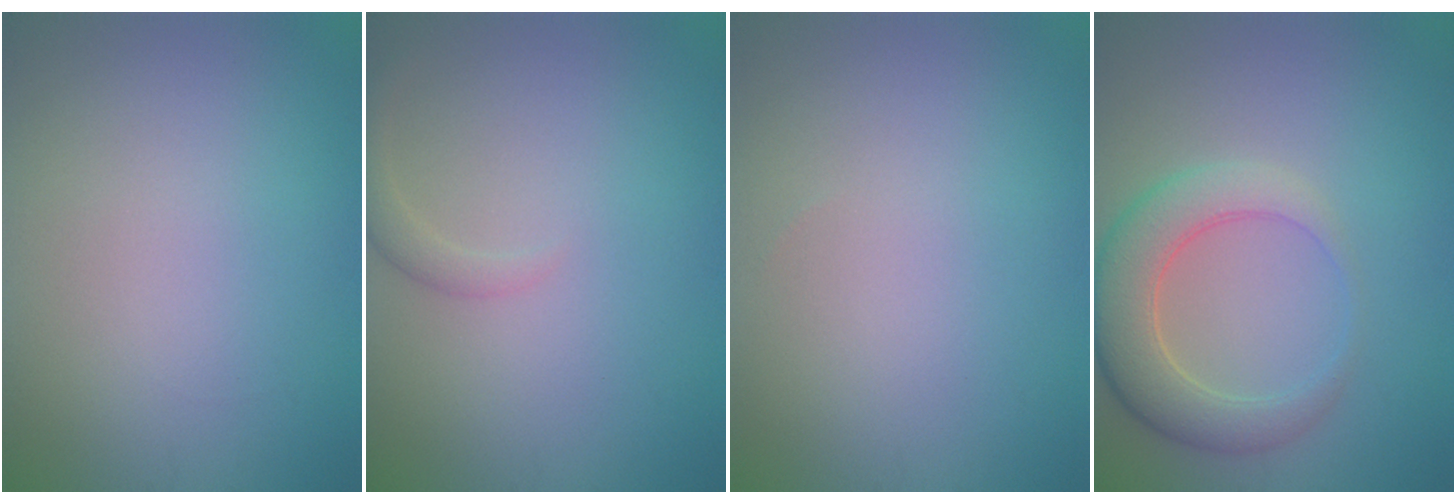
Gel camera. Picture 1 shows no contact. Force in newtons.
{"total": 1.5, "press": 1.5, "slide": 0.2}
{"total": 0.0}
{"total": 5.3, "press": 5.3, "slide": 0.6}